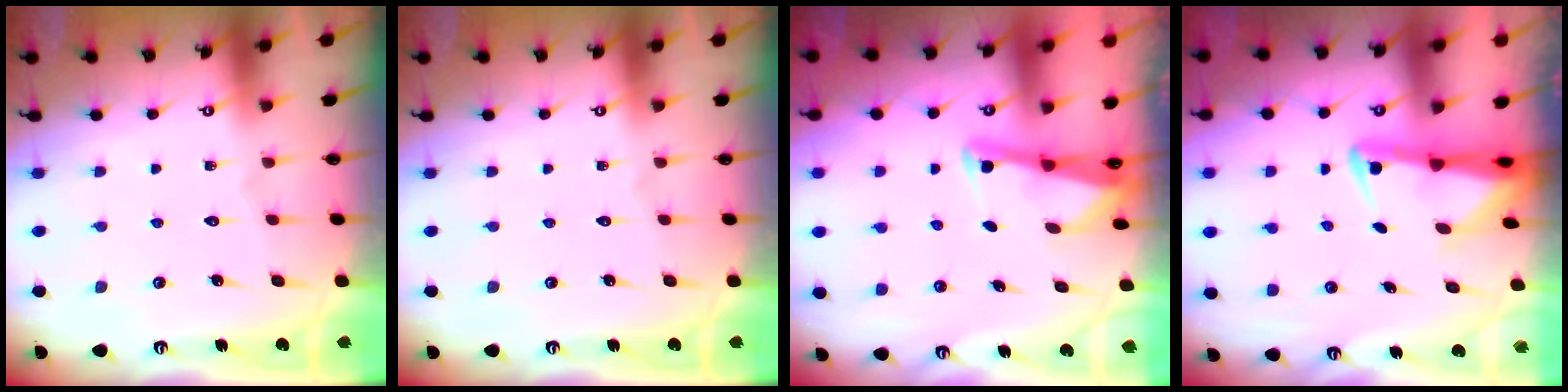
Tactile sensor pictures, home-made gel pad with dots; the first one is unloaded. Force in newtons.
{"total": 0.0}
{"total": 2.3, "press": 2.3, "slide": 0.2}
{"total": 2.6, "press": 2.5, "slide": 0.7}